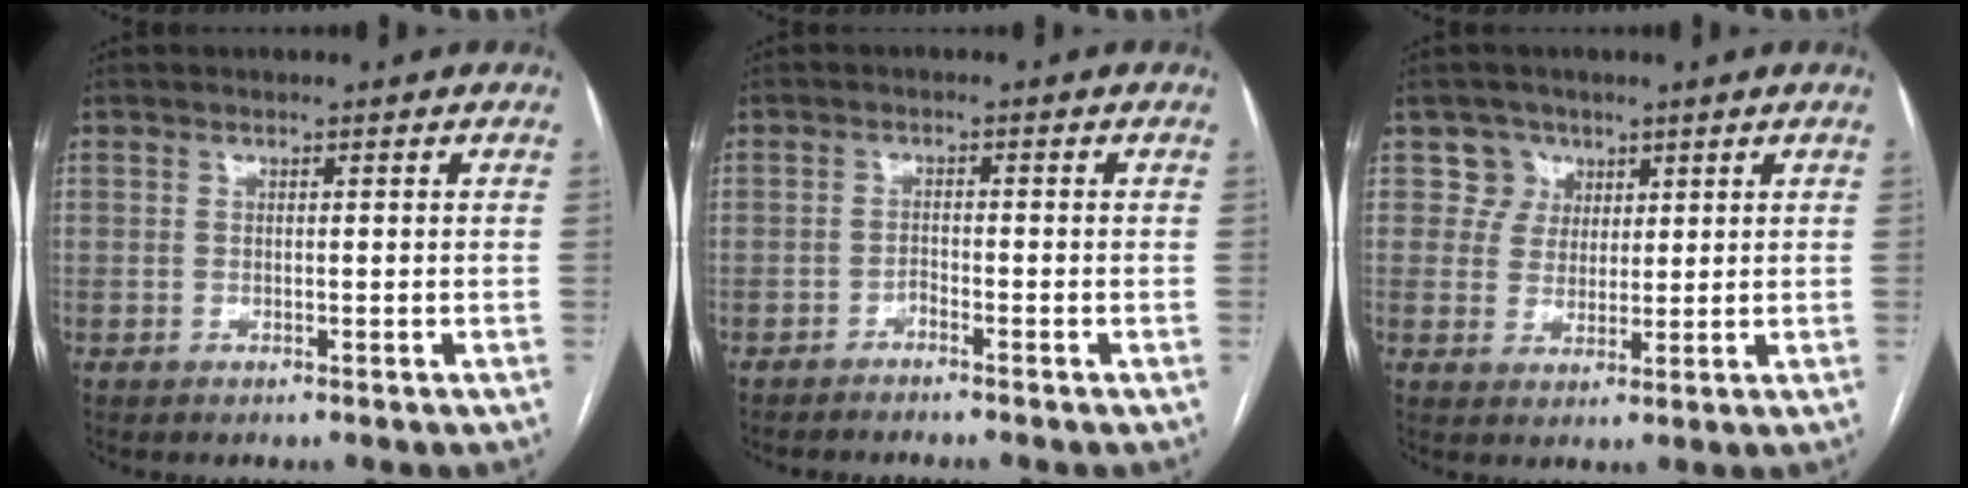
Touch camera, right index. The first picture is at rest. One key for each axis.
{"total": 2.1, "fx": -2.0, "fy": -0.1, "fz": 0.7, "tx": -0.005, "ty": 0.001, "tz": -0.033}
{"total": 4.4, "fx": 2.1, "fy": 3.8, "fz": -0.5, "tx": 0.014, "ty": 0.006, "tz": 0.037}